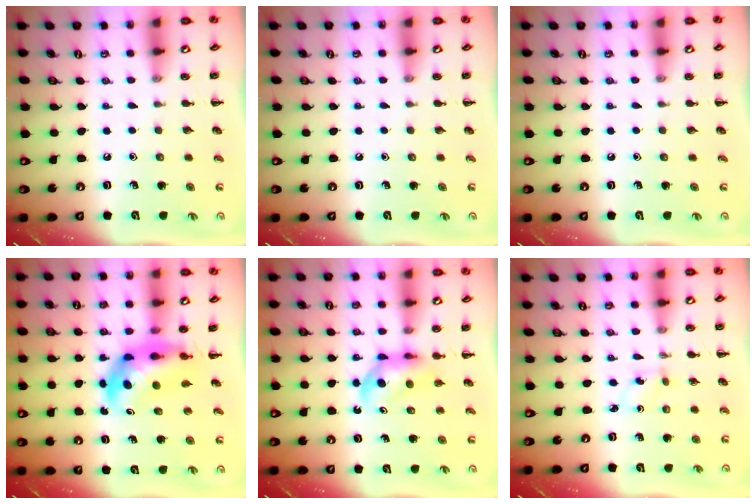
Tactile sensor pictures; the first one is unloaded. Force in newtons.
{"total": 0.0}
{"total": 0.0}
{"total": 6.5, "press": 6.3, "slide": 1.7}
{"total": 5.0, "press": 4.9, "slide": 0.7}
{"total": 0.9, "press": 0.7, "slide": 0.5}